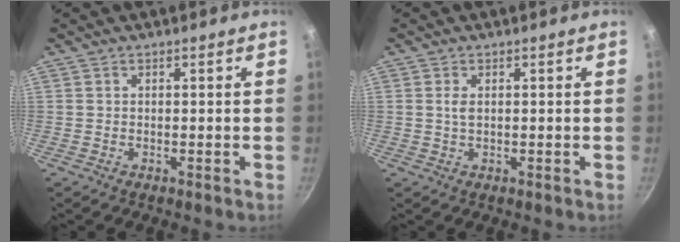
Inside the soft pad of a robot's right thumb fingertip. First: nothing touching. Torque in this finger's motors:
{"motor_torque": [0.40, 0.56, 0.25, -0.06, 0.09]}